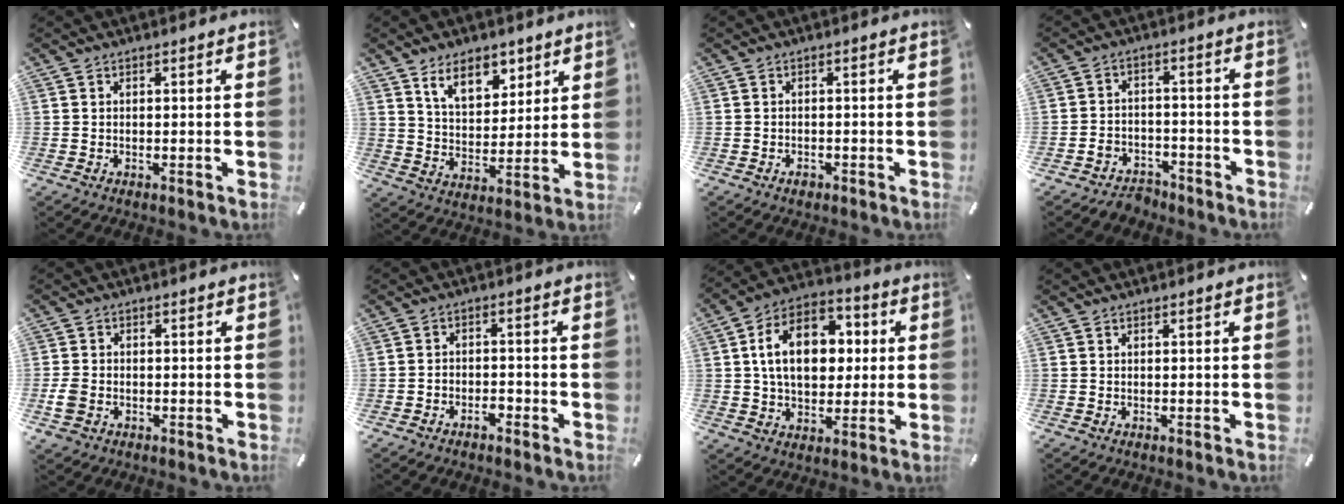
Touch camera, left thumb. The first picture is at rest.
{"total": 10.2, "force": [6.8, 6.0, 4.7], "torque": [-0.069, -0.025, 0.119]}
{"total": 1.4, "force": [-0.9, 0.8, 0.6], "torque": [-0.012, 0.003, -0.018]}
{"total": 4.9, "force": [-3.9, 2.8, 0.8], "torque": [-0.009, 0.024, -0.073]}
{"total": 4.4, "force": [-1.4, 3.5, 2.2], "torque": [-0.055, 0.001, -0.027]}
{"total": 3.0, "force": [-2.4, 1.6, 1.0], "torque": [-0.018, 0.011, -0.046]}
{"total": 15.9, "force": [2.2, 11.3, 10.9], "torque": [-0.191, 0.009, 0.038]}
{"total": 0.0}